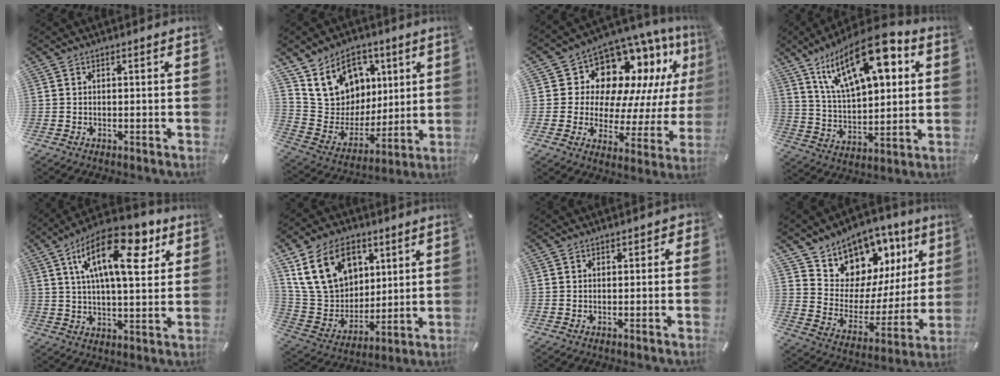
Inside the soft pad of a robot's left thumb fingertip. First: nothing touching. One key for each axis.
{"total": 14.7, "fx": 7.7, "fy": 12.1, "fz": 3.0, "tx": -0.056, "ty": -0.061, "tz": 0.156}
{"total": 13.8, "fx": 8.3, "fy": 9.4, "fz": 5.6, "tx": -0.085, "ty": -0.093, "tz": 0.145}
{"total": 21.0, "fx": 10.6, "fy": 9.6, "fz": 15.4, "tx": -0.277, "ty": -0.044, "tz": 0.174}
{"total": 19.8, "fx": 8.7, "fy": 8.6, "fz": 15.6, "tx": -0.266, "ty": -0.021, "tz": 0.134}
{"total": 17.9, "fx": 7.9, "fy": 13.2, "fz": 9.1, "tx": -0.174, "ty": -0.021, "tz": 0.153}
{"total": 1.1, "fx": -0.1, "fy": 1.1, "fz": 0.4, "tx": 0.001, "ty": 0.003, "tz": -0.005}
{"total": 10.8, "fx": 8.9, "fy": 6.1, "fz": -1.0, "tx": 0.004, "ty": -0.117, "tz": 0.160}